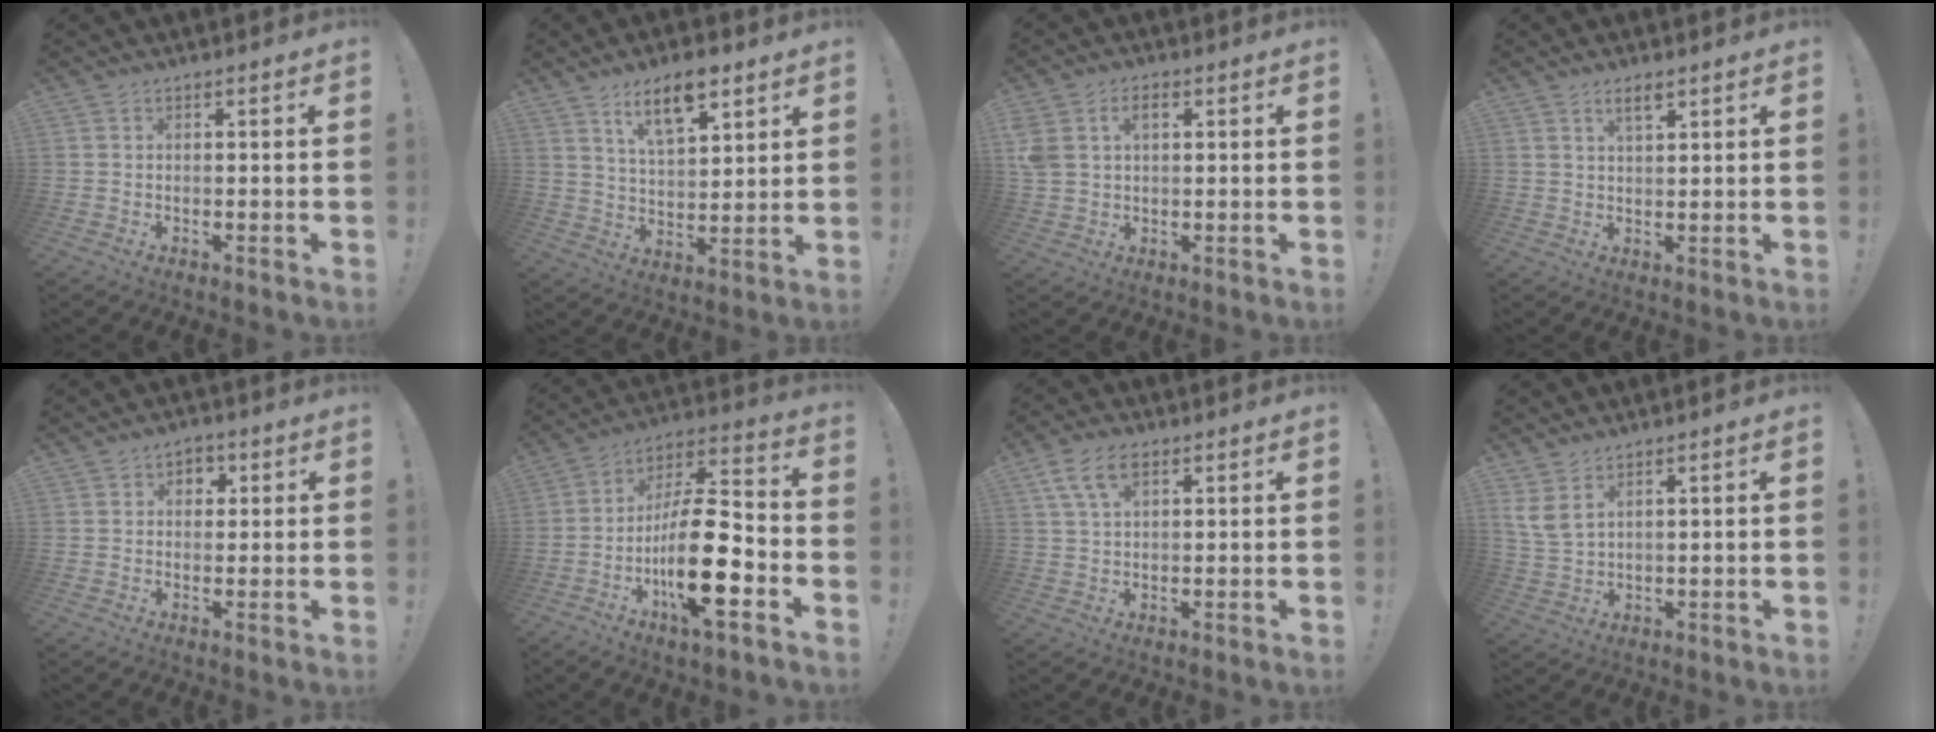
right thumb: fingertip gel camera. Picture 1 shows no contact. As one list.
[{"total": 11.0, "force": [7.2, 4.8, 6.9], "torque": [-0.103, -0.034, 0.127]}, {"total": 6.0, "force": [2.0, 4.3, 3.8], "torque": [-0.080, 0.005, 0.037]}, {"total": 3.8, "force": [2.4, 1.3, 2.8], "torque": [-0.044, -0.010, 0.039]}, {"total": 3.7, "force": [1.0, 3.2, 1.5], "torque": [-0.021, 0.003, 0.016]}, {"total": 21.5, "force": [-6.5, 7.3, 19.1], "torque": [-0.351, 0.031, -0.106]}, {"total": 7.9, "force": [3.6, 4.1, 5.7], "torque": [-0.104, 0.005, 0.070]}, {"total": 5.1, "force": [3.1, 1.8, 3.7], "torque": [-0.077, -0.017, 0.057]}]